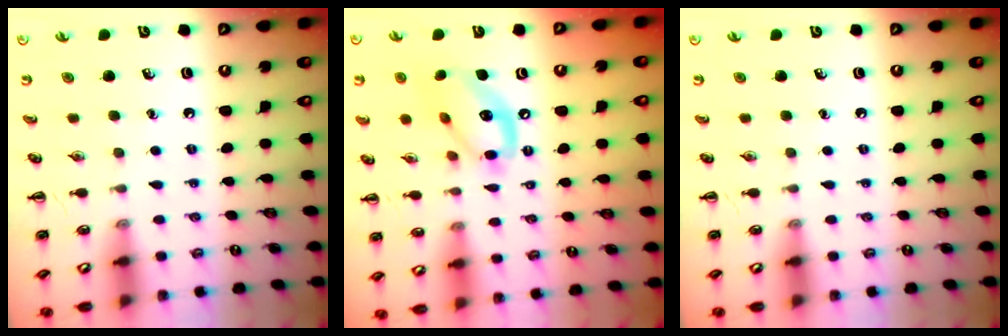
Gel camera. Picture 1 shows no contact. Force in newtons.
{"total": 13.5, "press": 13.1, "slide": 3.1}
{"total": 0.0}